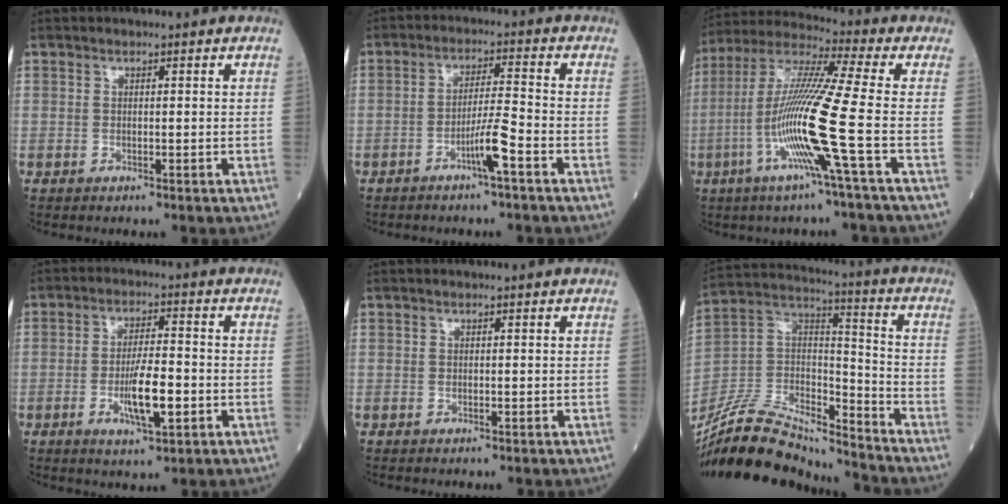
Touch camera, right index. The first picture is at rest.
{"total": 5.2, "force": [-2.8, -0.5, 4.3], "torque": [-0.083, 0.002, -0.052]}
{"total": 14.8, "force": [-4.5, -2.0, 14.0], "torque": [-0.287, -0.012, -0.098]}
{"total": 7.3, "force": [-2.1, 1.4, 6.9], "torque": [-0.129, -0.004, -0.035]}
{"total": 0.0}
{"total": 19.9, "force": [-18.4, 3.5, 6.7], "torque": [-0.142, 0.026, -0.337]}